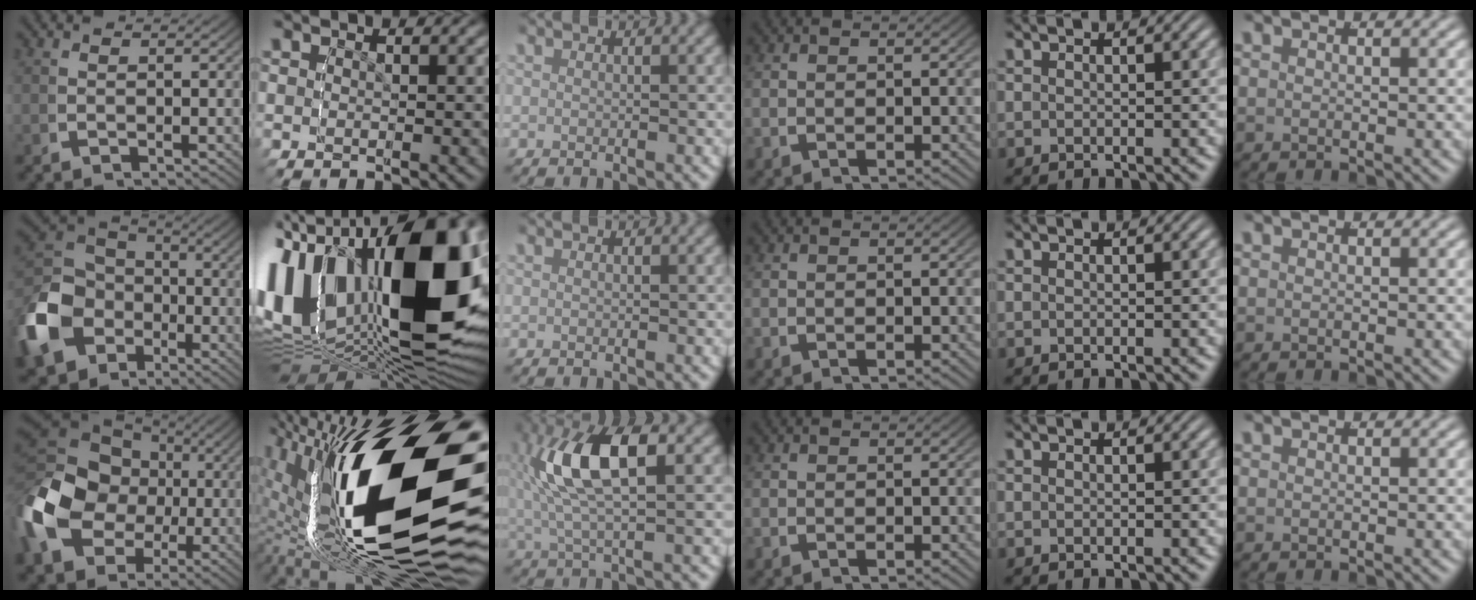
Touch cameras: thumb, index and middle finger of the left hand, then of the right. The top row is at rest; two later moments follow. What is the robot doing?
{"motion": "grasp_and_lifting", "object": "scissors"}